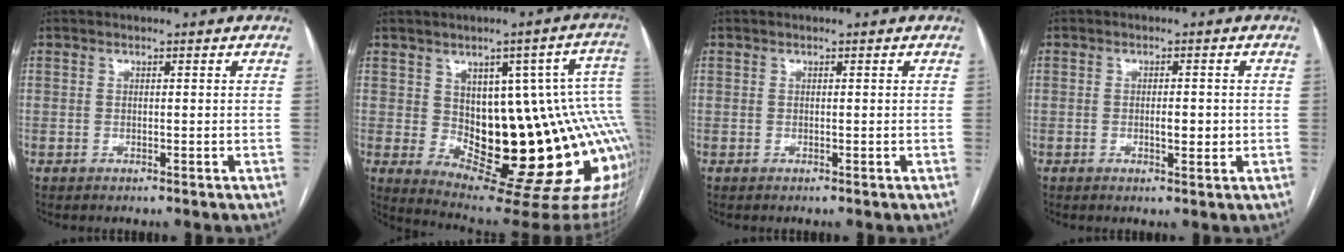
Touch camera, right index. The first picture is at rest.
{"total": 21.6, "force": [-1.2, 7.8, 20.1], "torque": [-0.148, 0.028, 0.005]}
{"total": 0.0}
{"total": 2.4, "force": [-0.3, 0.8, 2.3], "torque": [-0.041, 0.001, 0.000]}